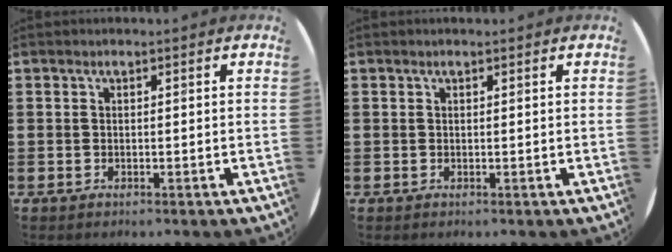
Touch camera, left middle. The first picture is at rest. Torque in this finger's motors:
{"motor_torque": [0.23, -0.06, -0.04, 0.02]}